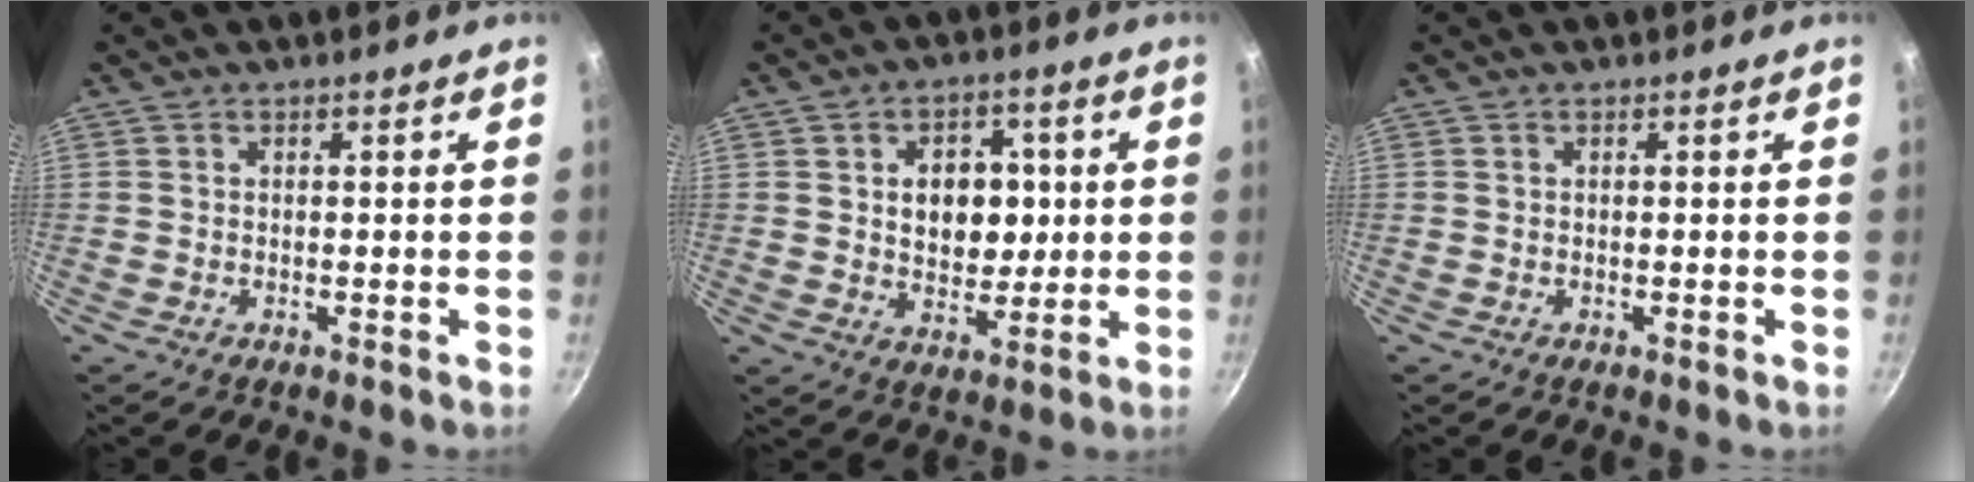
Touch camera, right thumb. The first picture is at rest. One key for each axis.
{"total": 10.1, "fx": 1.5, "fy": 7.3, "fz": 6.8, "tx": -0.059, "ty": -0.003, "tz": 0.025}
{"total": 0.0}